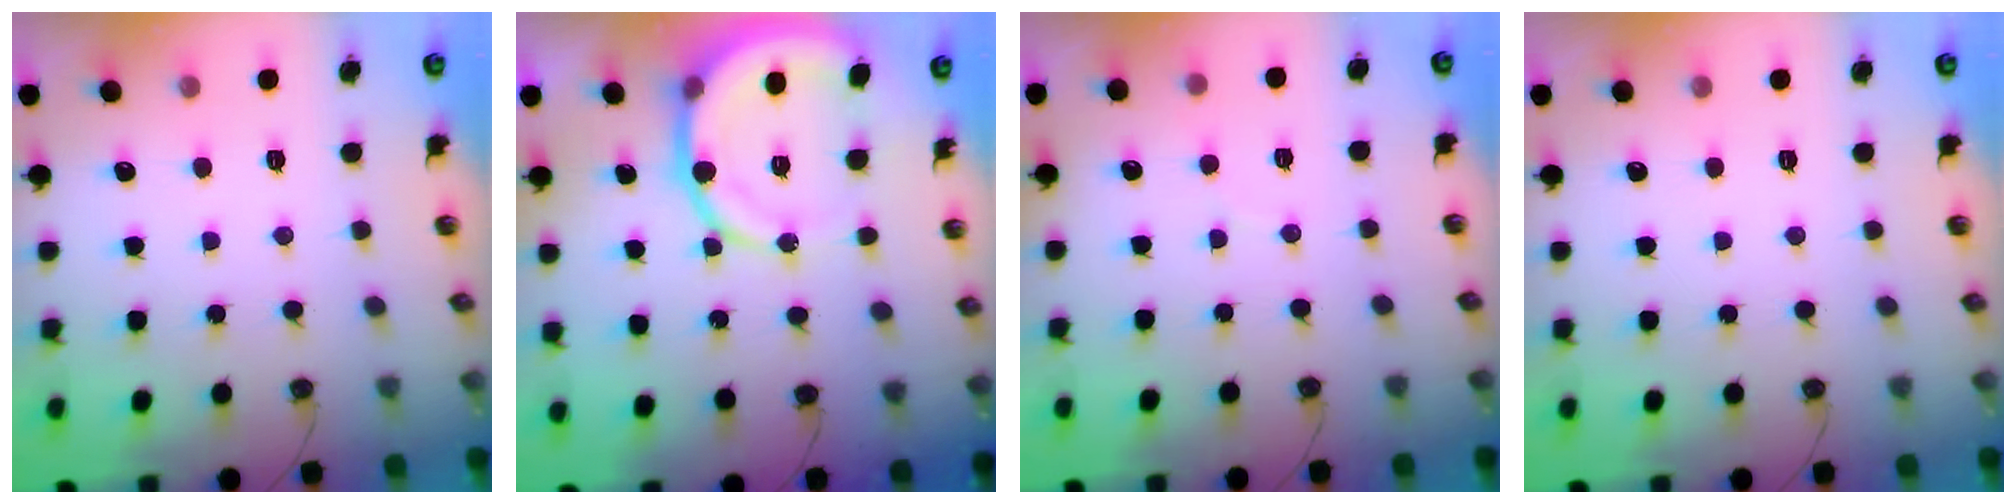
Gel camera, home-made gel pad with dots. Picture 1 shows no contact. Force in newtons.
{"total": 12.7, "press": 12.5, "slide": 2.4}
{"total": 2.8, "press": 2.8, "slide": 0.2}
{"total": 0.0}